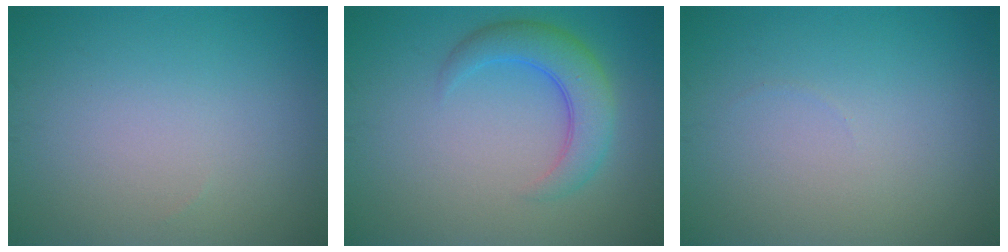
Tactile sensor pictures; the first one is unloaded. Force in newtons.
{"total": 4.4, "press": 4.4, "slide": 0.1}
{"total": 0.0}